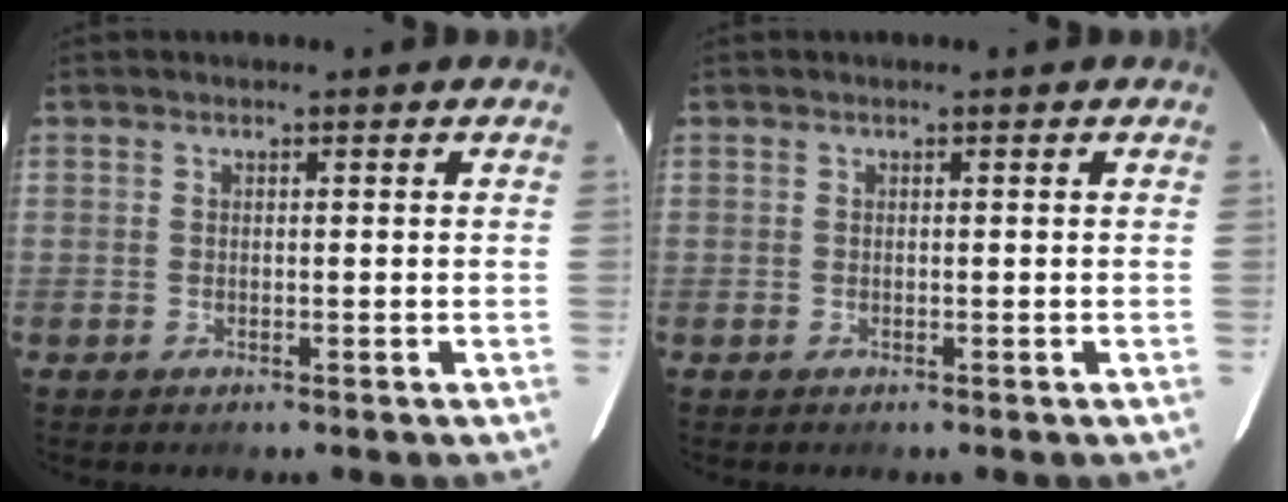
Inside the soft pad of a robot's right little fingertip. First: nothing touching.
{"total": 0.0}